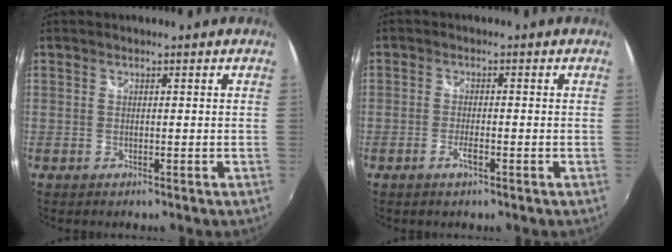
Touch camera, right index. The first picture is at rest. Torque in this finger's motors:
{"motor_torque": [-0.38, 0.00, -0.05, 0.00]}